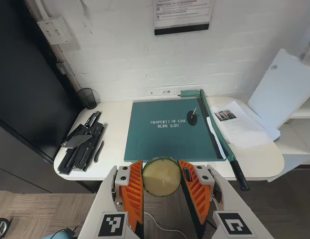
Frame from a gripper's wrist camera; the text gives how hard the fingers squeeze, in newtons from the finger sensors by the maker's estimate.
{"total": 9.6, "left": 9.6, "right": 9.7}